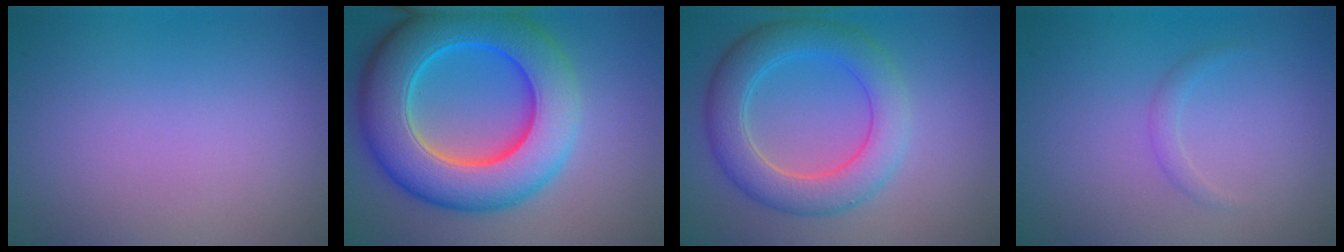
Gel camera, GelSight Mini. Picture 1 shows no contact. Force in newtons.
{"total": 11.2, "press": 11.2, "slide": 0.2}
{"total": 5.6, "press": 5.6, "slide": 0.2}
{"total": 0.8, "press": 0.8, "slide": 0.0}